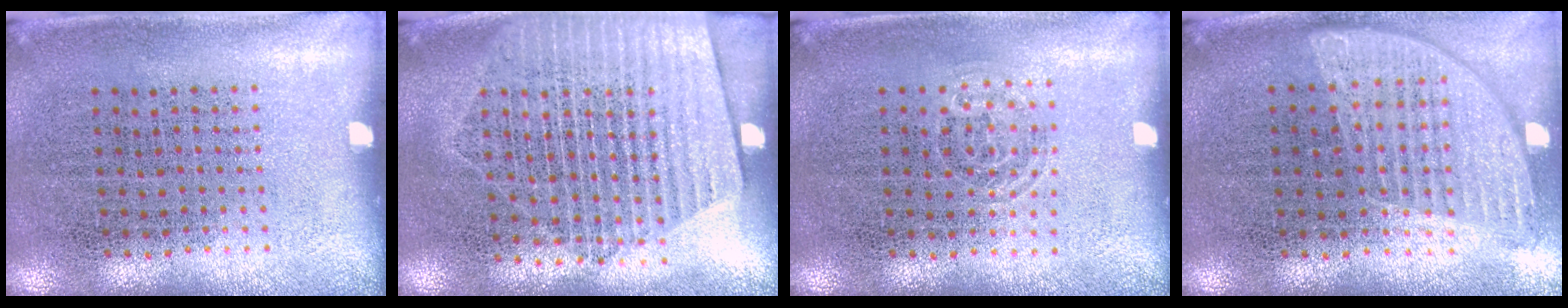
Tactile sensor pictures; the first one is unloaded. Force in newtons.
{"total": 1.7, "press": 1.5, "slide": 0.7}
{"total": 0.7, "press": 0.5, "slide": 0.5}
{"total": 1.0, "press": 1.0, "slide": 0.1}